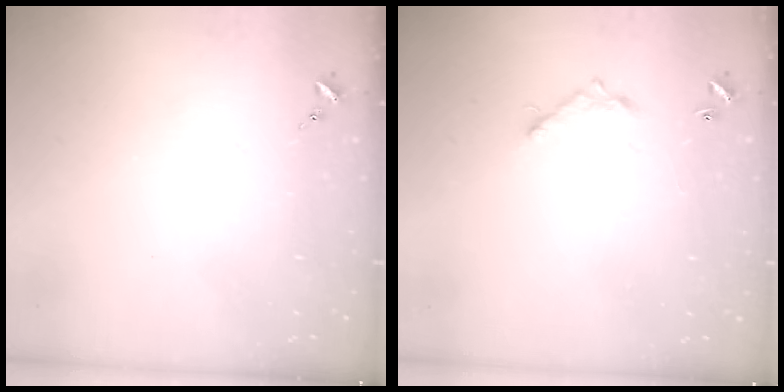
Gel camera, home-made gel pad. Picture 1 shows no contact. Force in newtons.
{"total": 6.2, "press": 6.2, "slide": 0.4}